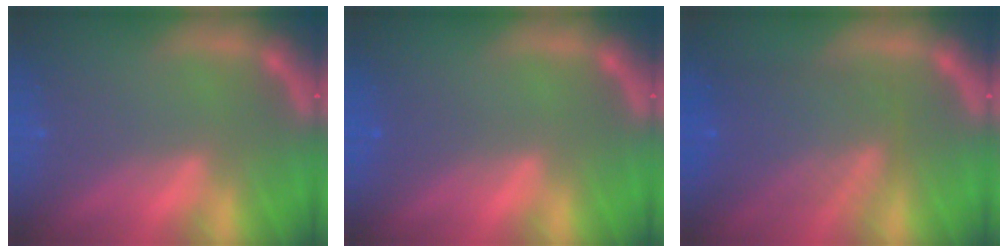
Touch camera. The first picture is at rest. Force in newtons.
{"total": 1.0}
{"total": 7.0}